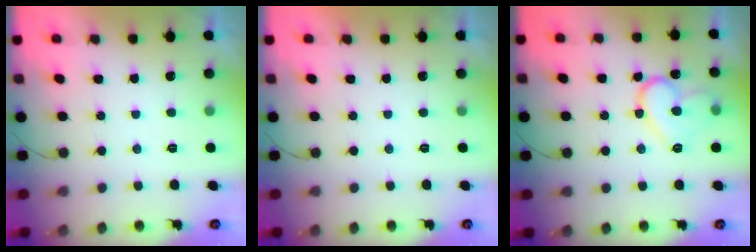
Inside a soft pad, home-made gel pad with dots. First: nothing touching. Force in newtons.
{"total": 1.6, "press": 1.6, "slide": 0.0}
{"total": 13.4, "press": 13.4, "slide": 1.0}